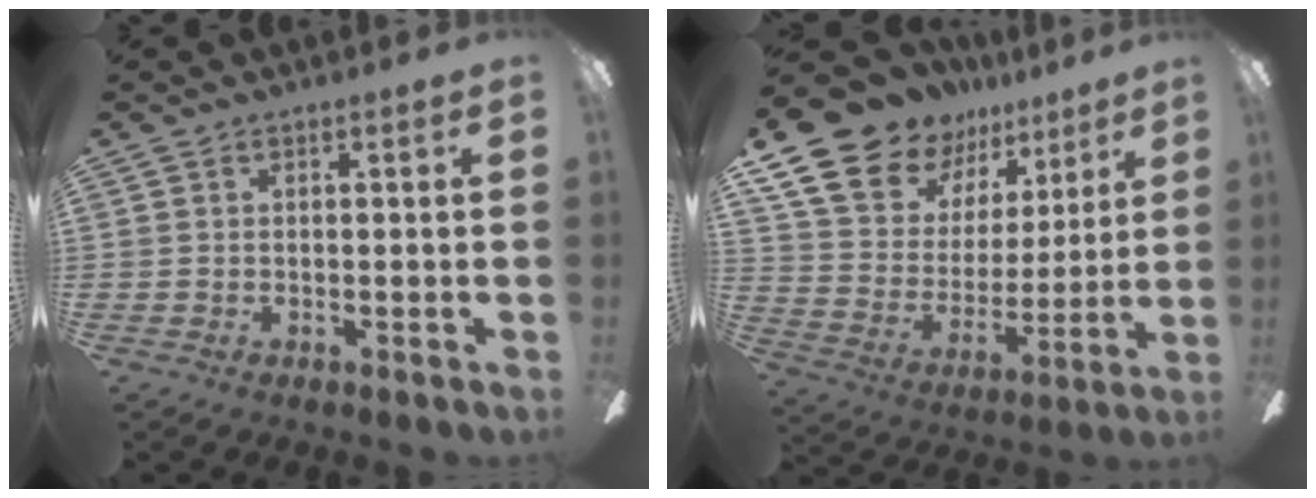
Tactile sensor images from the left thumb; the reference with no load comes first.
{"total": 18.4, "force": [13.8, 10.6, 5.9], "torque": [-0.128, -0.096, 0.266]}